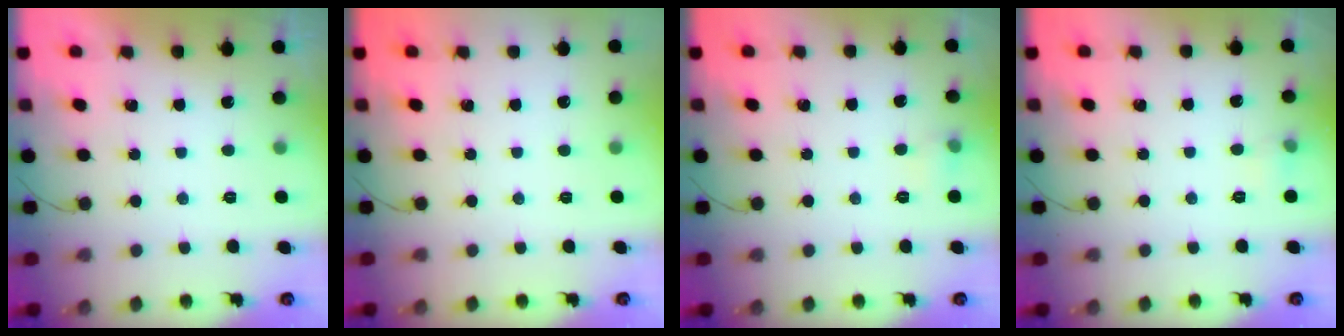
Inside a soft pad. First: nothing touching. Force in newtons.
{"total": 0.0}
{"total": 4.5, "press": 4.3, "slide": 1.3}
{"total": 4.3, "press": 4.1, "slide": 1.3}